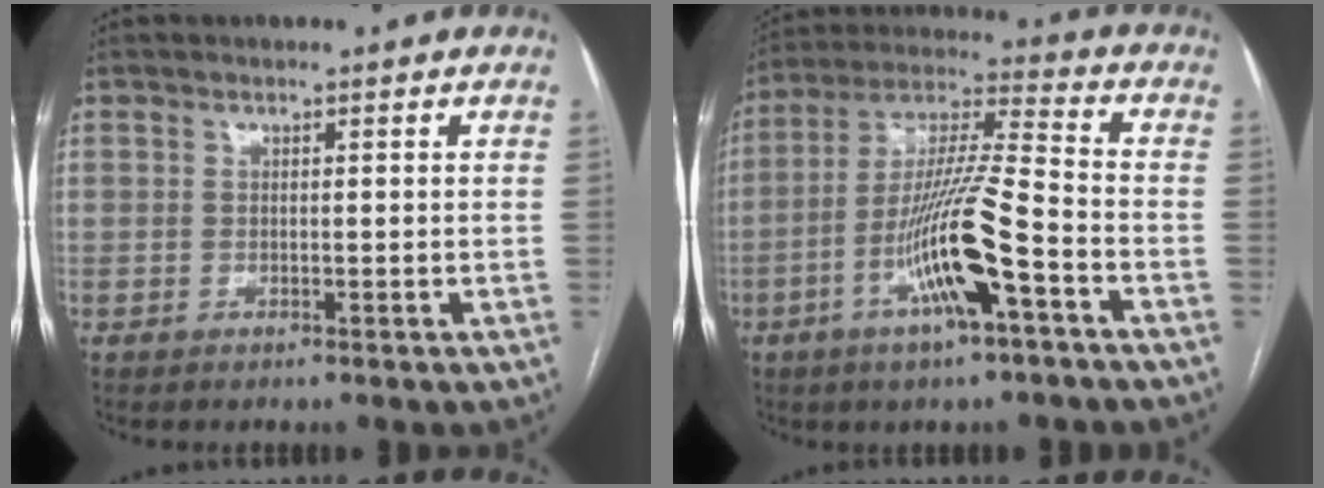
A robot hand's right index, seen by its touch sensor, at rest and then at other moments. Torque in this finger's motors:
{"motor_torque": [1.10, -1.04, 0.42, 0.11]}